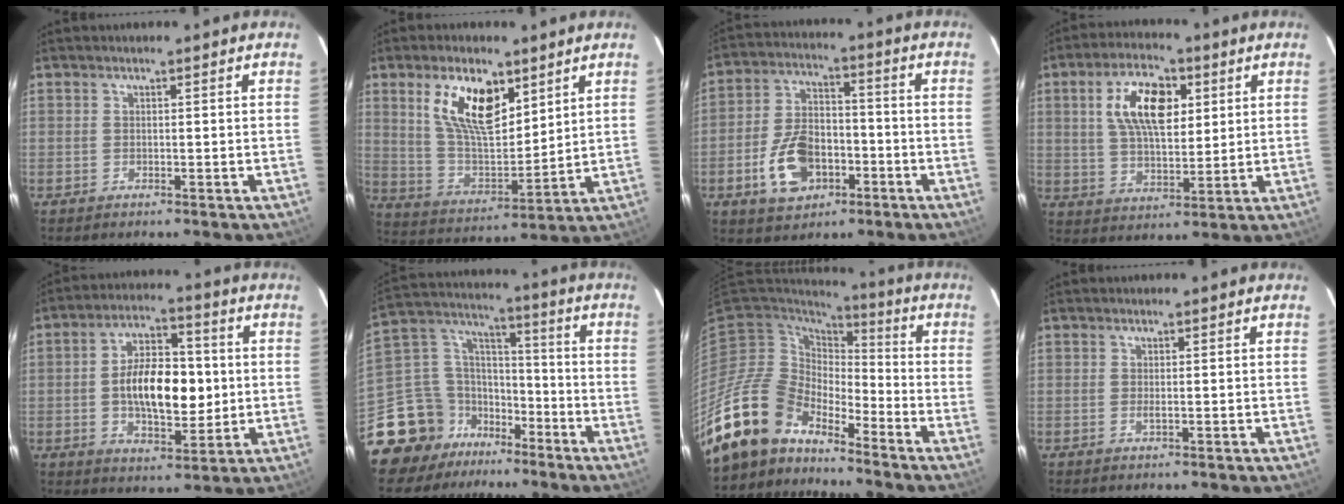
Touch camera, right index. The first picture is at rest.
{"total": 14.6, "force": [7.3, 6.5, 10.8], "torque": [-0.201, 0.006, 0.149]}
{"total": 12.5, "force": [-5.0, 7.8, 8.3], "torque": [-0.172, 0.015, -0.073]}
{"total": 12.5, "force": [4.0, 6.1, 10.1], "torque": [-0.186, 0.019, 0.075]}
{"total": 14.0, "force": [-0.3, 6.9, 12.1], "torque": [-0.210, 0.014, 0.001]}
{"total": 16.6, "force": [-12.2, 10.3, 4.5], "torque": [-0.122, 0.053, -0.205]}
{"total": 16.2, "force": [-13.8, 7.4, 4.3], "torque": [-0.105, 0.007, -0.255]}
{"total": 0.8, "force": [0.0, -0.1, 0.8], "torque": [-0.016, 0.000, 0.001]}